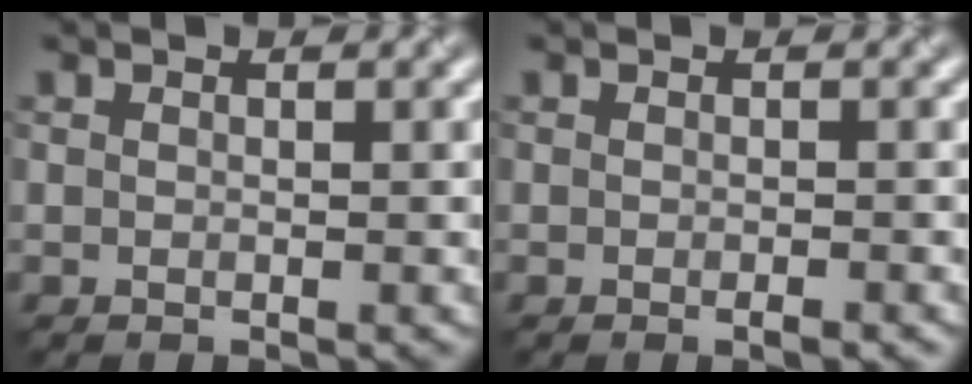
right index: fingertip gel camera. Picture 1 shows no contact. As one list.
[{"total": 0.9, "force": [-0.5, 0.1, 0.8], "torque": [-0.010, -0.003, -0.007]}]